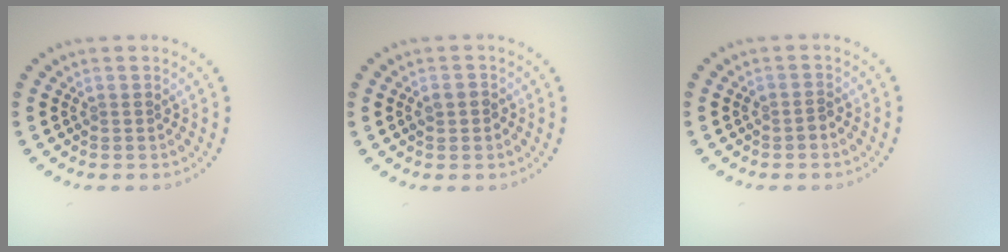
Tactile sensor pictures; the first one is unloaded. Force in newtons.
{"total": 1.4, "press": 1.4, "slide": 0.3}
{"total": 0.7, "press": 0.7, "slide": 0.3}